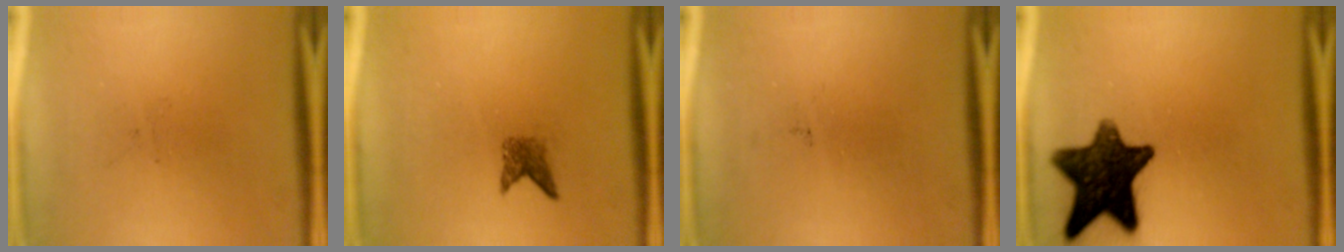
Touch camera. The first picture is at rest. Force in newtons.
{"total": 1.9}
{"total": 0.0}
{"total": 13.3}